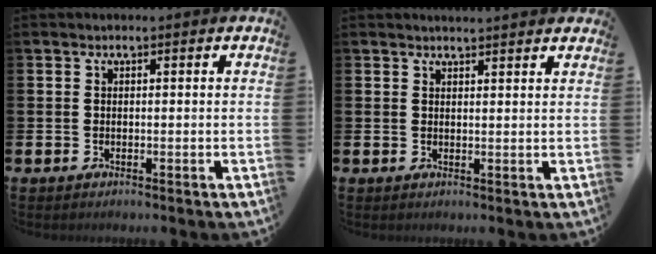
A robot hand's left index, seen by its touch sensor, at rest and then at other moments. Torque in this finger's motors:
{"motor_torque": [0.14, -0.34, 0.06, 0.05]}